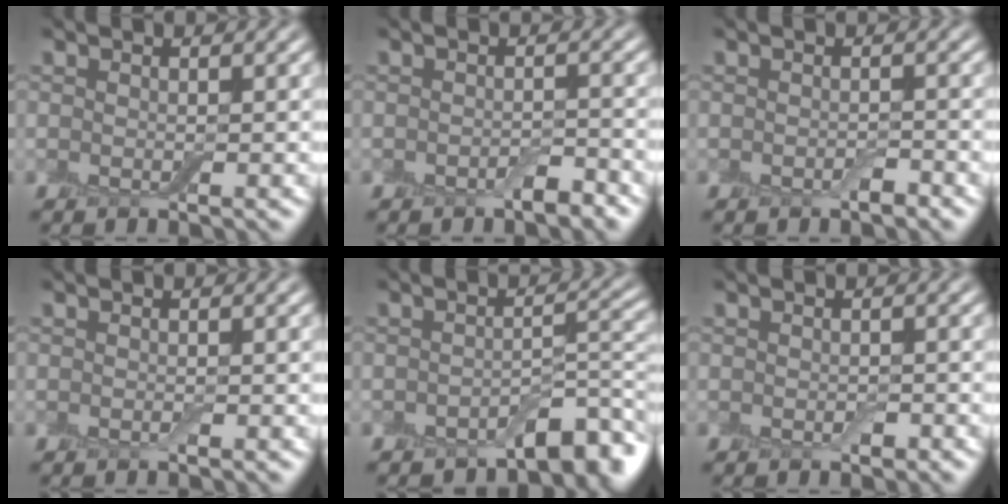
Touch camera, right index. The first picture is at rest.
{"total": 1.7, "force": [-1.2, 0.5, 1.1], "torque": [-0.017, 0.003, -0.020]}
{"total": 1.0, "force": [-0.7, 0.4, 0.7], "torque": [-0.011, -0.001, -0.012]}
{"total": 0.0}
{"total": 4.9, "force": [-3.5, 1.8, 2.9], "torque": [-0.027, 0.004, -0.055]}
{"total": 0.8, "force": [-0.4, 0.4, 0.5], "torque": [-0.007, 0.000, -0.006]}